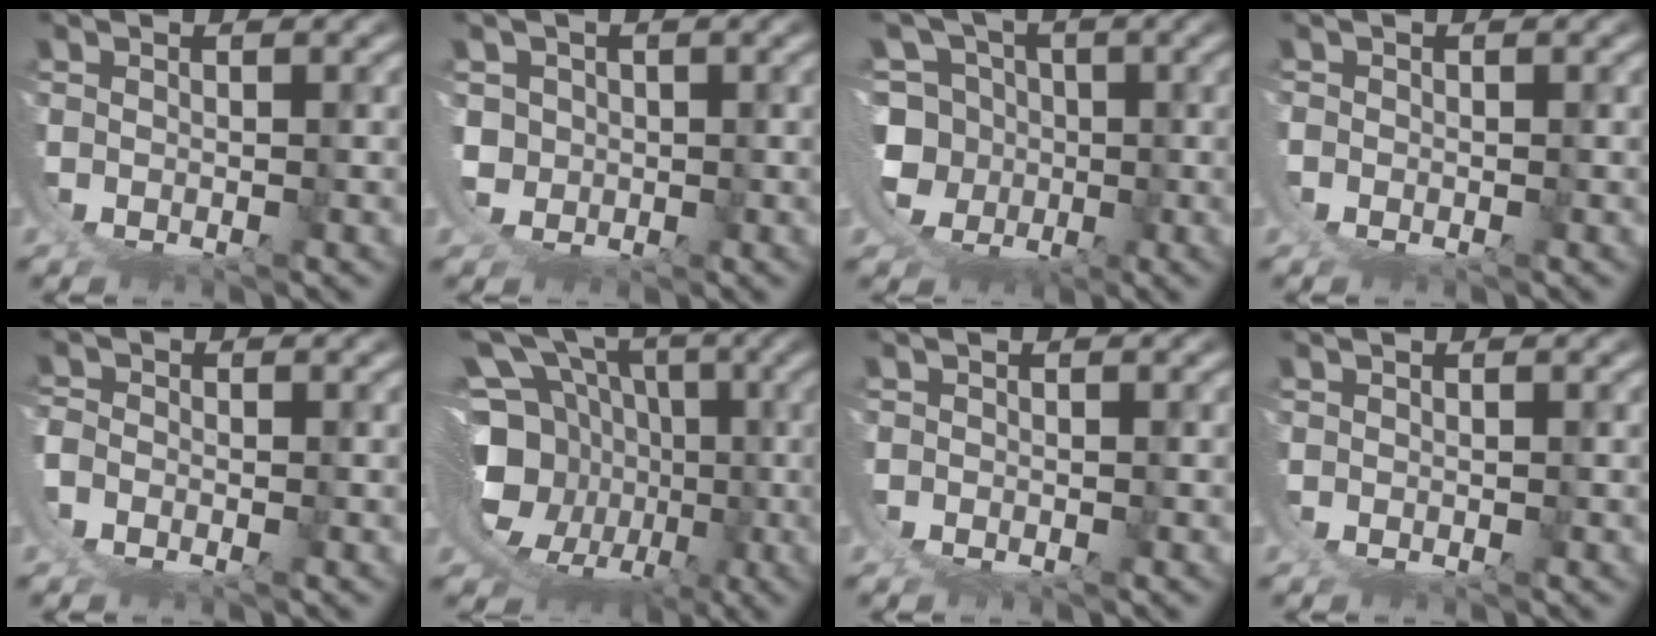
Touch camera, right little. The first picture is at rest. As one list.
[{"total": 5.1, "force": [1.0, 5.0, 0.5], "torque": [-0.038, -0.022, 0.012]}, {"total": 11.0, "force": [1.0, 10.1, 4.1], "torque": [-0.121, -0.048, 0.018]}, {"total": 1.1, "force": [-0.1, 1.1, 0.0], "torque": [-0.008, -0.003, -0.004]}, {"total": 3.4, "force": [0.0, 3.1, 1.4], "torque": [-0.050, -0.013, 0.000]}, {"total": 19.7, "force": [2.7, 16.3, 10.7], "torque": [-0.211, -0.034, 0.037]}, {"total": 0.0}, {"total": 0.0}]